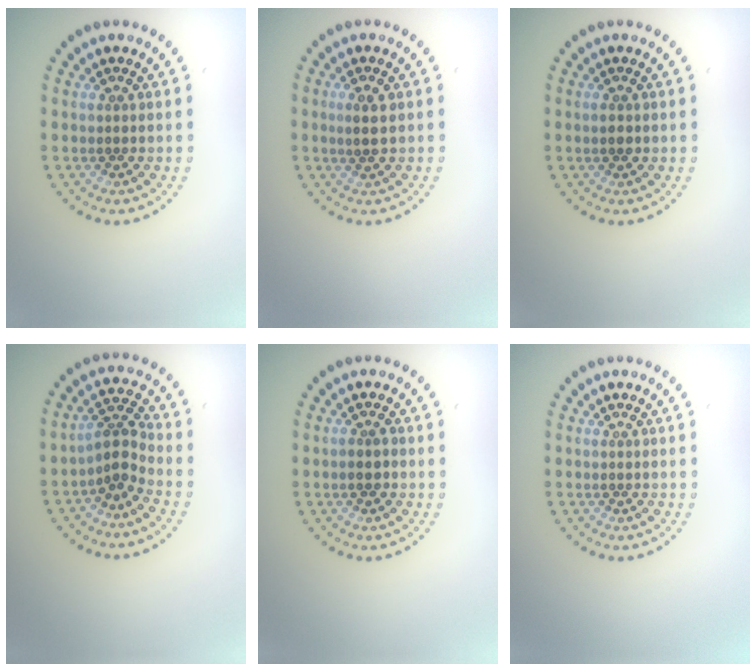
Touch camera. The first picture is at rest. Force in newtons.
{"total": 1.7, "press": 1.7, "slide": 0.3}
{"total": 1.1, "press": 1.1, "slide": 0.0}
{"total": 2.8, "press": 1.9, "slide": 2.0}
{"total": 1.3, "press": 1.3, "slide": 0.4}
{"total": 0.0}